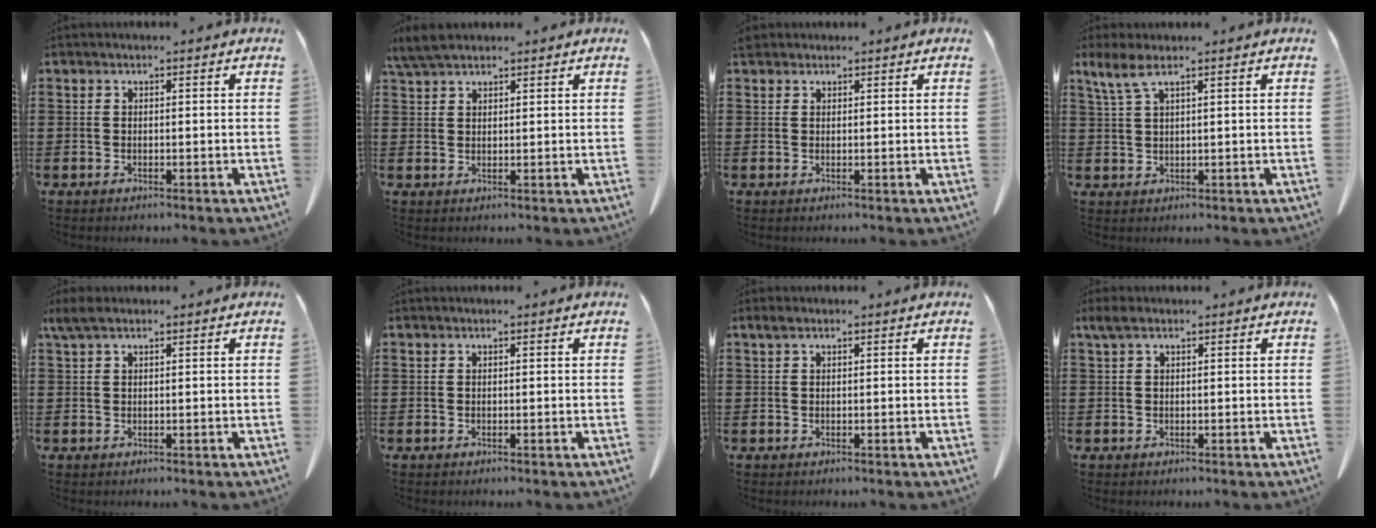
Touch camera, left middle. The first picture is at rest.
{"total": 3.9, "force": [3.3, 1.0, 1.9], "torque": [-0.047, 0.001, 0.064]}
{"total": 1.3, "force": [1.1, 0.6, 0.3], "torque": [-0.011, 0.005, 0.022]}
{"total": 3.7, "force": [2.2, 0.7, 2.9], "torque": [-0.070, 0.000, 0.037]}
{"total": 2.0, "force": [1.2, 0.6, 1.5], "torque": [-0.033, 0.004, 0.021]}
{"total": 0.0}
{"total": 0.8, "force": [0.4, 0.4, 0.7], "torque": [-0.014, 0.004, 0.006]}
{"total": 1.6, "force": [0.6, 0.7, 1.3], "torque": [-0.029, 0.005, 0.010]}